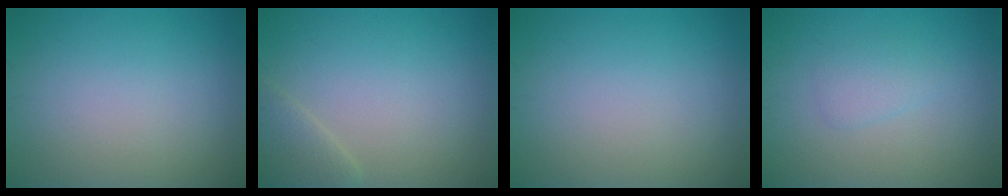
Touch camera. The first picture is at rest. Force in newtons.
{"total": 2.0, "press": 2.0, "slide": 0.2}
{"total": 0.0}
{"total": 1.4, "press": 1.4, "slide": 0.1}